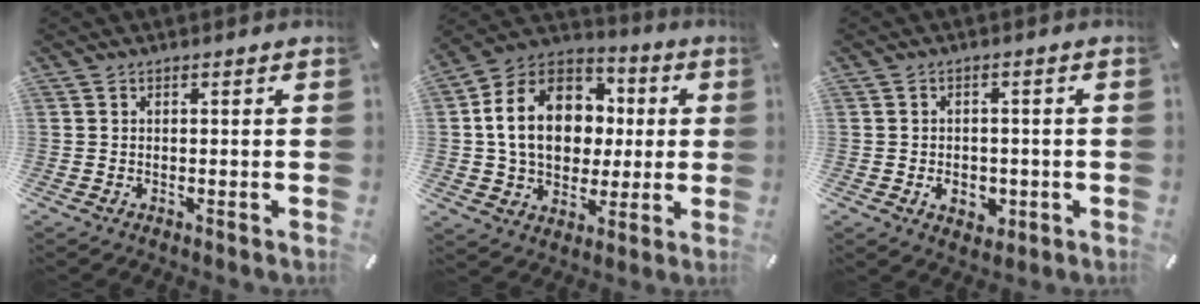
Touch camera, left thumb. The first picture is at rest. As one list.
[{"total": 17.7, "force": [1.4, 14.4, 10.2], "torque": [-0.205, 0.010, 0.029]}, {"total": 5.0, "force": [-1.3, 3.9, 2.9], "torque": [-0.039, 0.000, -0.024]}]